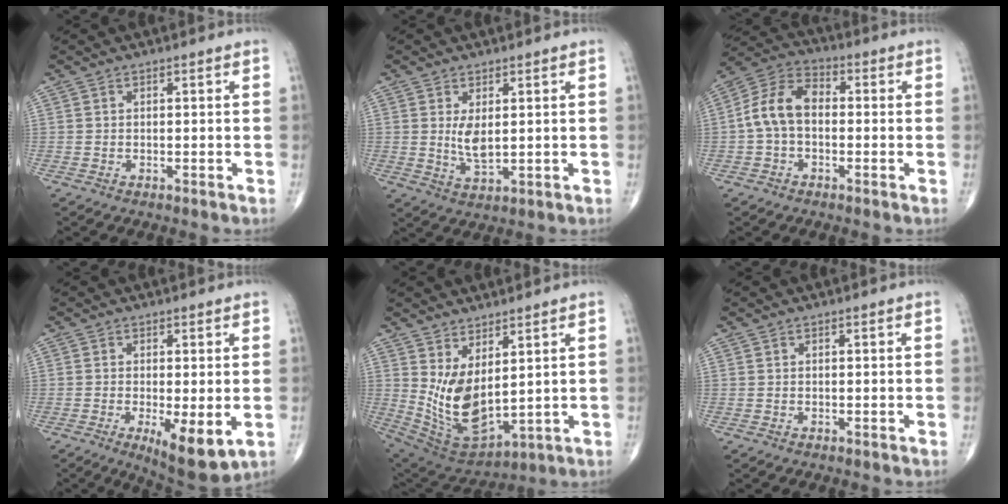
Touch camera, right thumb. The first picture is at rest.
{"total": 4.6, "force": [0.9, 2.0, 4.1], "torque": [-0.070, -0.016, 0.025]}
{"total": 9.5, "force": [-0.6, 6.2, 7.2], "torque": [-0.129, 0.032, -0.025]}
{"total": 8.8, "force": [-2.2, 2.9, 8.0], "torque": [-0.123, -0.024, -0.030]}
{"total": 12.4, "force": [2.9, 5.8, 10.5], "torque": [-0.190, -0.039, 0.084]}
{"total": 0.0}